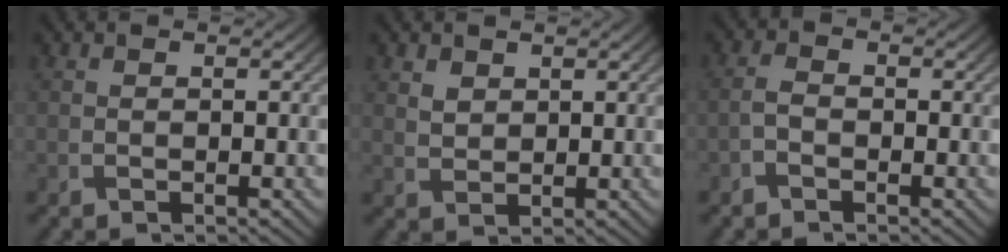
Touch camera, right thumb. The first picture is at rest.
{"total": 2.2, "force": [1.4, 1.5, 0.9], "torque": [-0.025, -0.004, 0.029]}
{"total": 1.6, "force": [-1.1, 0.7, 1.0], "torque": [-0.022, 0.003, -0.029]}